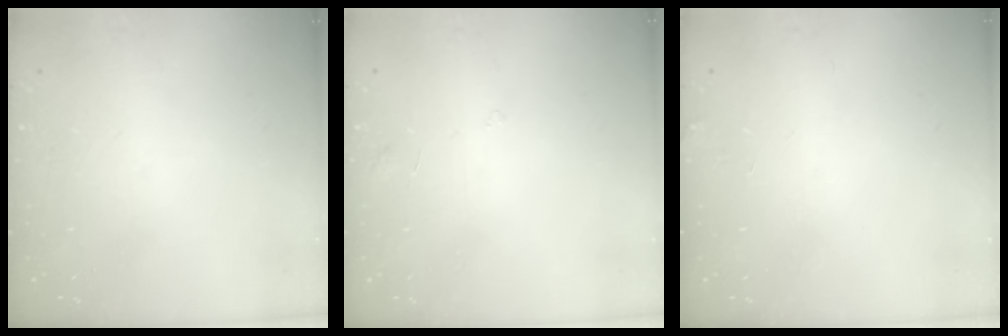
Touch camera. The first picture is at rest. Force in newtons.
{"total": 2.9, "press": 2.9, "slide": 0.2}
{"total": 1.9, "press": 1.9, "slide": 0.2}